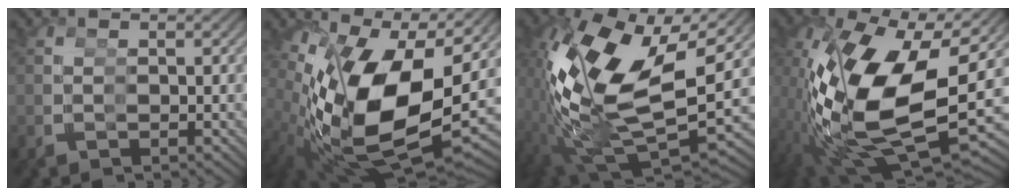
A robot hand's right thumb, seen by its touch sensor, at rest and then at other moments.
{"total": 18.6, "force": [-0.3, 11.6, 14.6], "torque": [-0.315, -0.065, 0.031]}
{"total": 18.5, "force": [-0.8, 11.7, 14.3], "torque": [-0.307, -0.050, 0.008]}
{"total": 20.7, "force": [-2.9, 12.4, 16.3], "torque": [-0.342, -0.065, -0.009]}